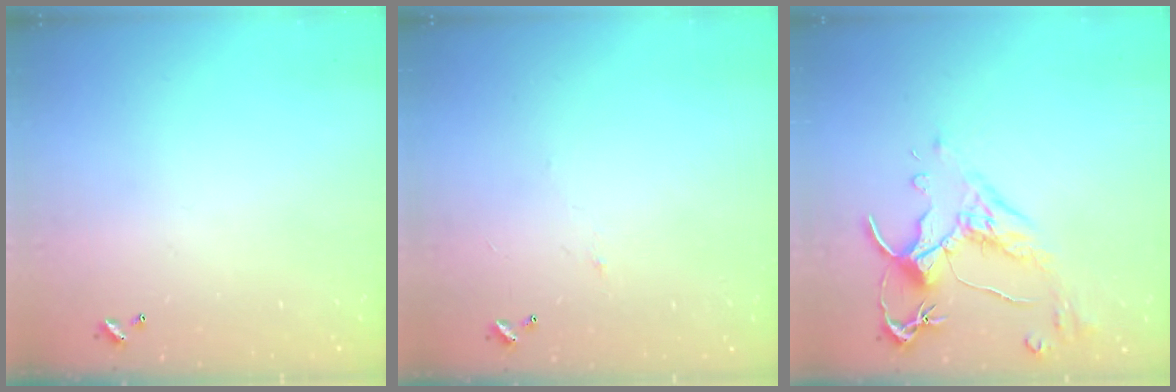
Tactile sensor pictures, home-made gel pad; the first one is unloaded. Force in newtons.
{"total": 0.8, "press": 0.6, "slide": 0.6}
{"total": 2.5, "press": 2.1, "slide": 1.3}